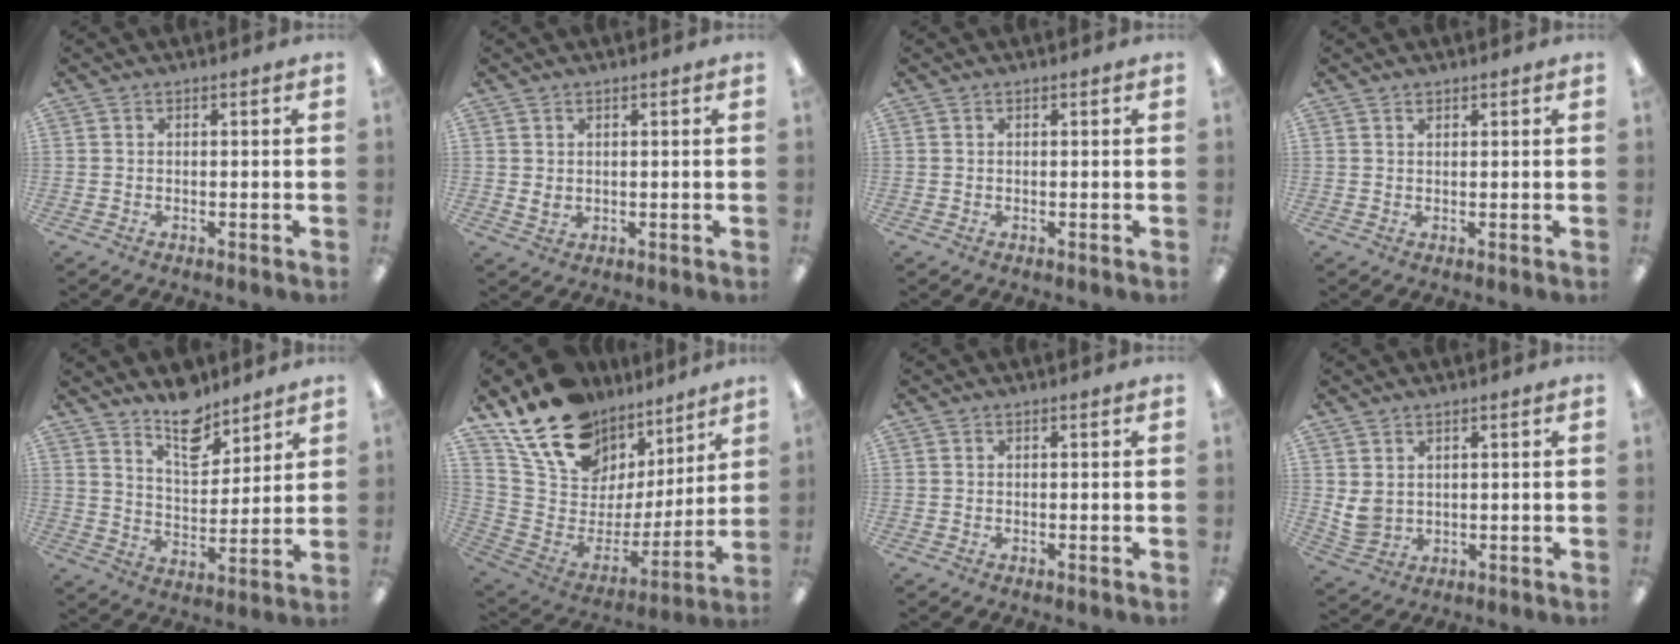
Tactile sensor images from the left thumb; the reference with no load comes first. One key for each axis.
{"total": 1.7, "fx": 0.8, "fy": 1.2, "fz": 0.9, "tx": -0.011, "ty": -0.002, "tz": 0.013}
{"total": 0.0}
{"total": 0.9, "fx": 0.8, "fy": 0.5, "fz": 0.2, "tx": -0.005, "ty": 0.001, "tz": 0.015}
{"total": 11.0, "fx": 9.1, "fy": 4.6, "fz": 4.0, "tx": -0.044, "ty": -0.066, "tz": 0.163}
{"total": 18.8, "fx": 14.9, "fy": 9.8, "fz": 5.9, "tx": -0.130, "ty": -0.111, "tz": 0.276}
{"total": 0.0}
{"total": 4.6, "fx": 2.3, "fy": 3.5, "fz": 2.1, "tx": -0.043, "ty": -0.010, "tz": 0.044}